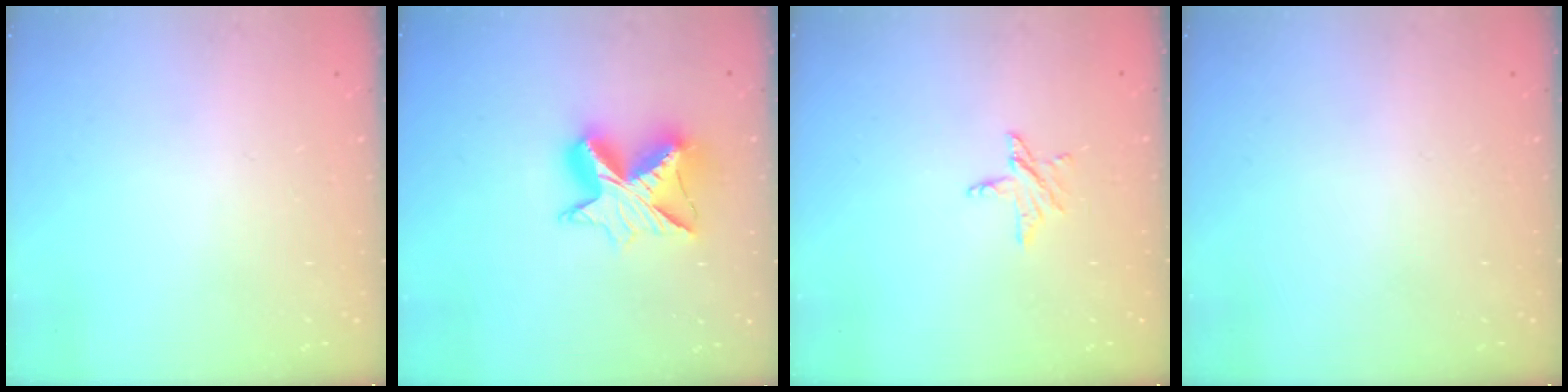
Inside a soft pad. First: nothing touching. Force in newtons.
{"total": 11.7, "press": 11.7, "slide": 0.8}
{"total": 4.7, "press": 4.7, "slide": 0.4}
{"total": 0.0}